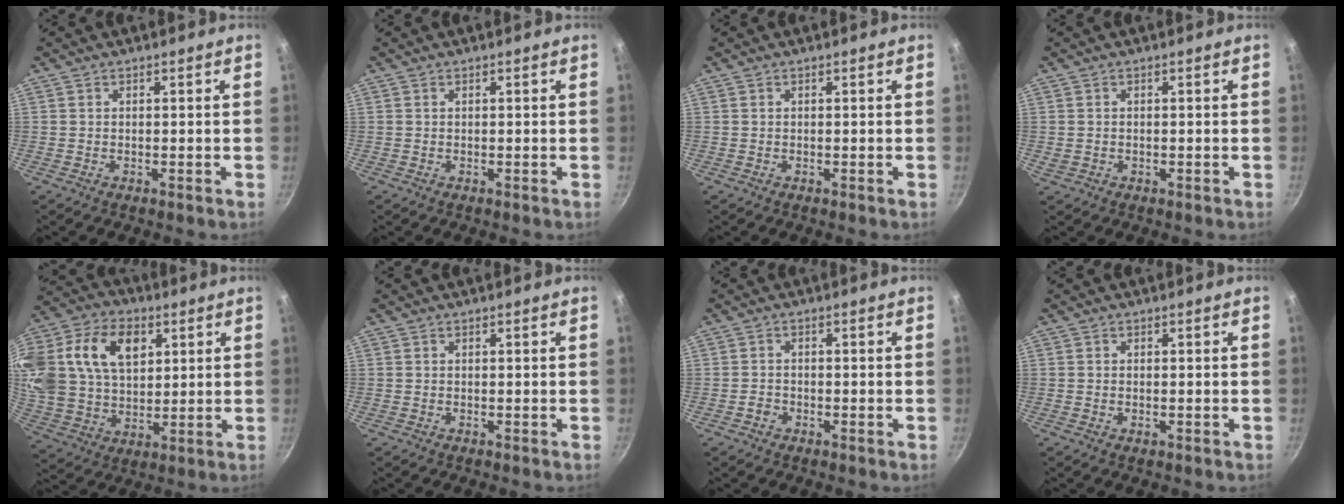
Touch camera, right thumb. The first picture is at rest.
{"total": 0.0}
{"total": 0.0}
{"total": 0.8, "force": [0.0, 0.7, 0.4], "torque": [-0.006, 0.002, 0.001]}
{"total": 27.2, "force": [9.4, 18.6, 17.4], "torque": [-0.373, 0.024, 0.169]}
{"total": 0.0}
{"total": 1.4, "force": [-0.9, 1.0, 0.4], "torque": [-0.005, 0.008, -0.018]}
{"total": 0.8, "force": [-0.2, 0.4, 0.6], "torque": [-0.011, 0.000, -0.003]}